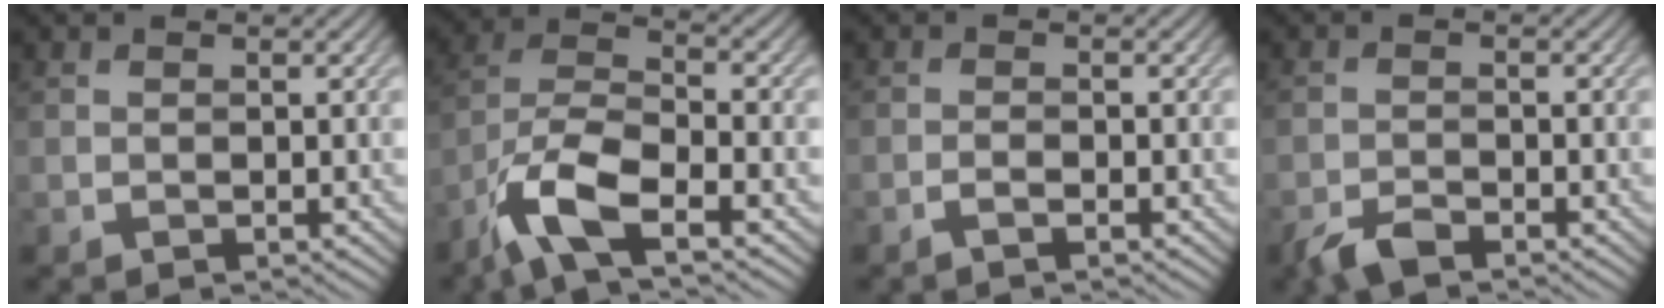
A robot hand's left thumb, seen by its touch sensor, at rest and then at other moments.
{"total": 9.9, "force": [-6.0, 3.3, 7.2], "torque": [-0.145, -0.001, -0.133]}
{"total": 1.4, "force": [-1.0, 0.2, 1.0], "torque": [-0.019, 0.004, -0.022]}
{"total": 3.0, "force": [-2.5, 0.8, 1.5], "torque": [-0.033, -0.002, -0.055]}